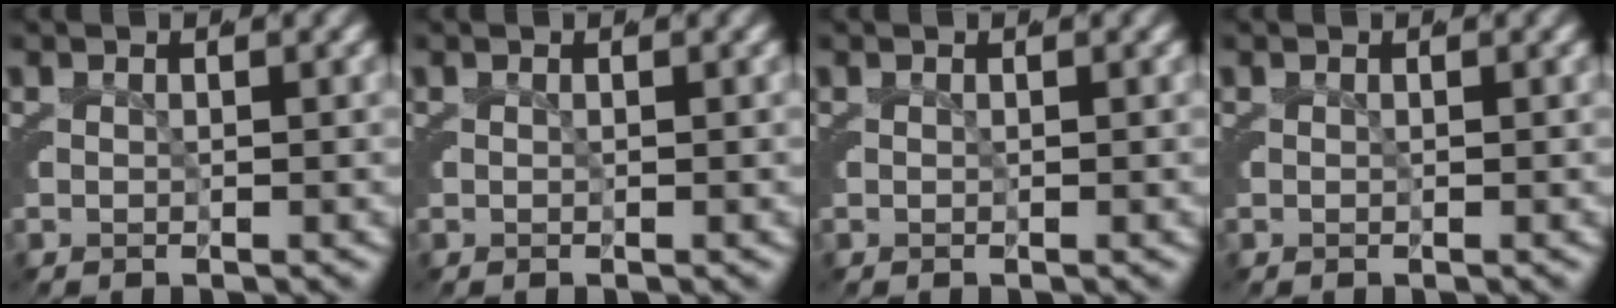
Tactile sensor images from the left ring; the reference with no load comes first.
{"total": 0.0}
{"total": 0.0}
{"total": 0.0}